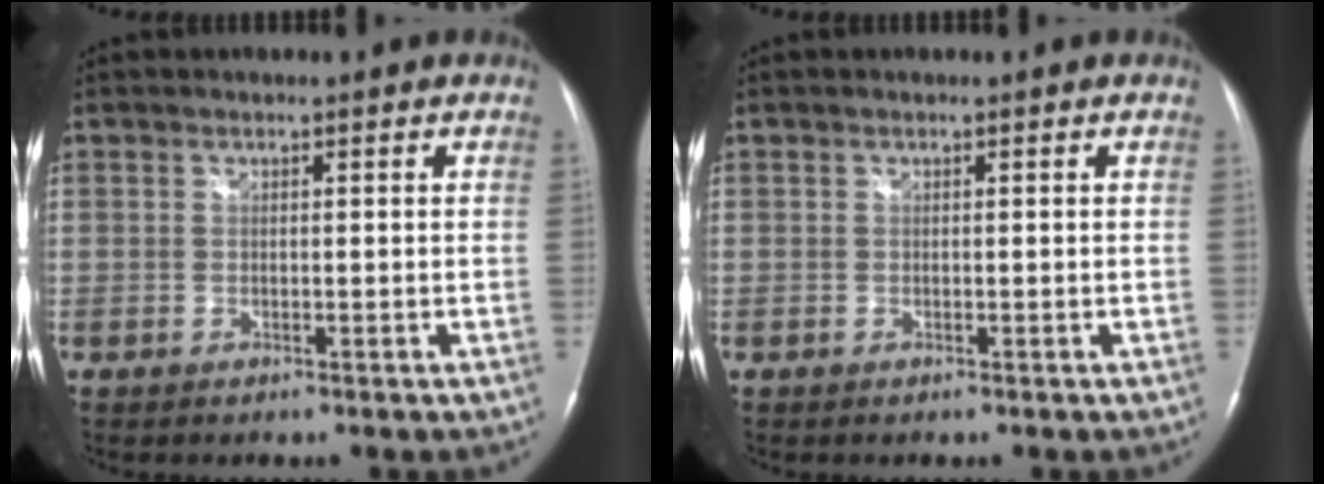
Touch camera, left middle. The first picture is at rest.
{"total": 0.0}